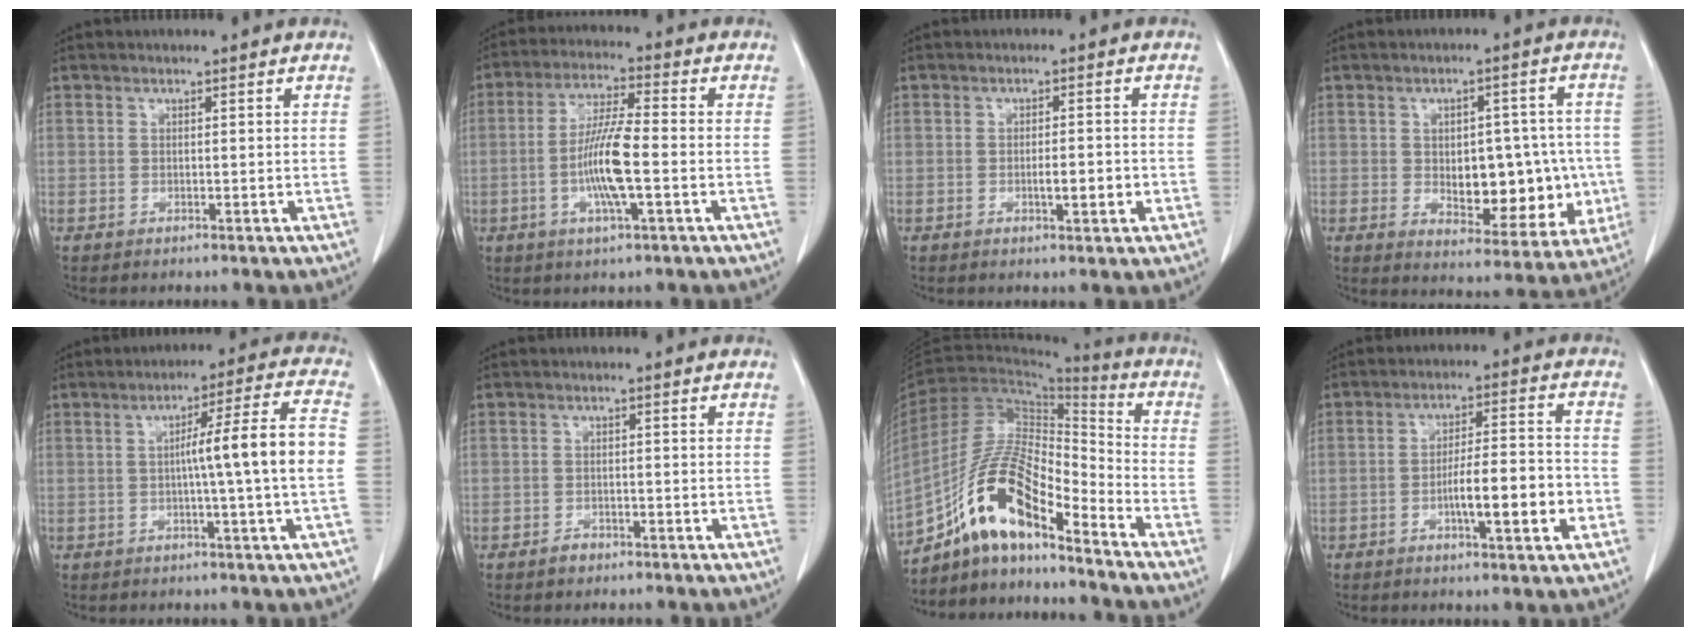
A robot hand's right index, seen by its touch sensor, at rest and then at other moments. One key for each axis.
{"total": 9.4, "fx": -2.0, "fy": 0.9, "fz": 9.1, "tx": -0.177, "ty": -0.005, "tz": -0.042}
{"total": 3.2, "fx": -0.8, "fy": 0.7, "fz": 3.0, "tx": -0.050, "ty": -0.001, "tz": -0.010}
{"total": 12.8, "fx": -1.2, "fy": 7.1, "fz": 10.6, "tx": -0.128, "ty": 0.016, "tz": 0.007}
{"total": 10.5, "fx": -0.7, "fy": -1.4, "fz": 10.4, "tx": -0.159, "ty": 0.013, "tz": -0.010}
{"total": 1.5, "fx": -1.1, "fy": 0.9, "fz": 0.4, "tx": -0.005, "ty": 0.003, "tz": -0.017}
{"total": 15.1, "fx": -10.5, "fy": 3.5, "fz": 10.2, "tx": -0.198, "ty": 0.020, "tz": -0.189}
{"total": 9.7, "fx": -3.0, "fy": 1.3, "fz": 9.1, "tx": -0.147, "ty": 0.010, "tz": -0.047}